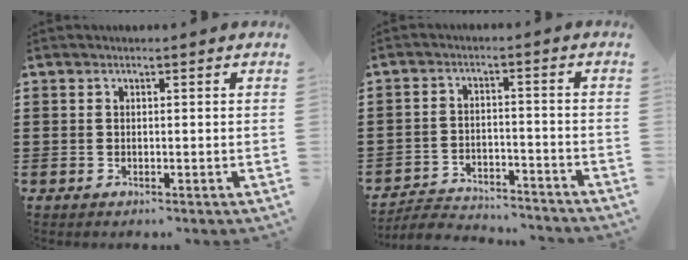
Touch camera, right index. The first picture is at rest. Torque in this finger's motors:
{"motor_torque": [-1.38, 0.75, -0.13, -0.10]}